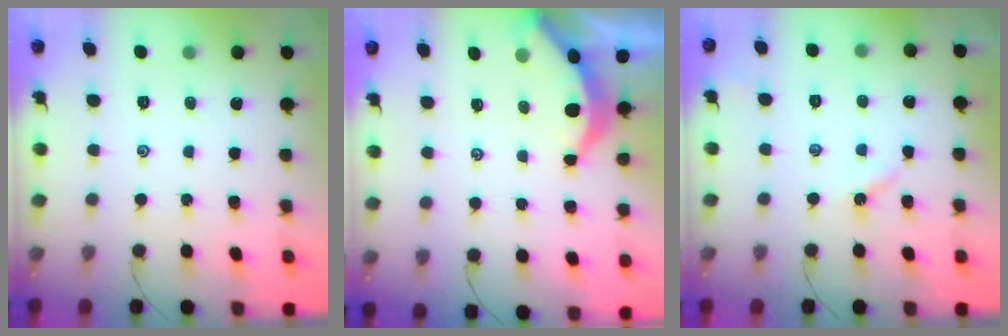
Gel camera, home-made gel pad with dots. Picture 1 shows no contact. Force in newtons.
{"total": 3.6, "press": 3.6, "slide": 0.4}
{"total": 3.0, "press": 3.0, "slide": 0.3}